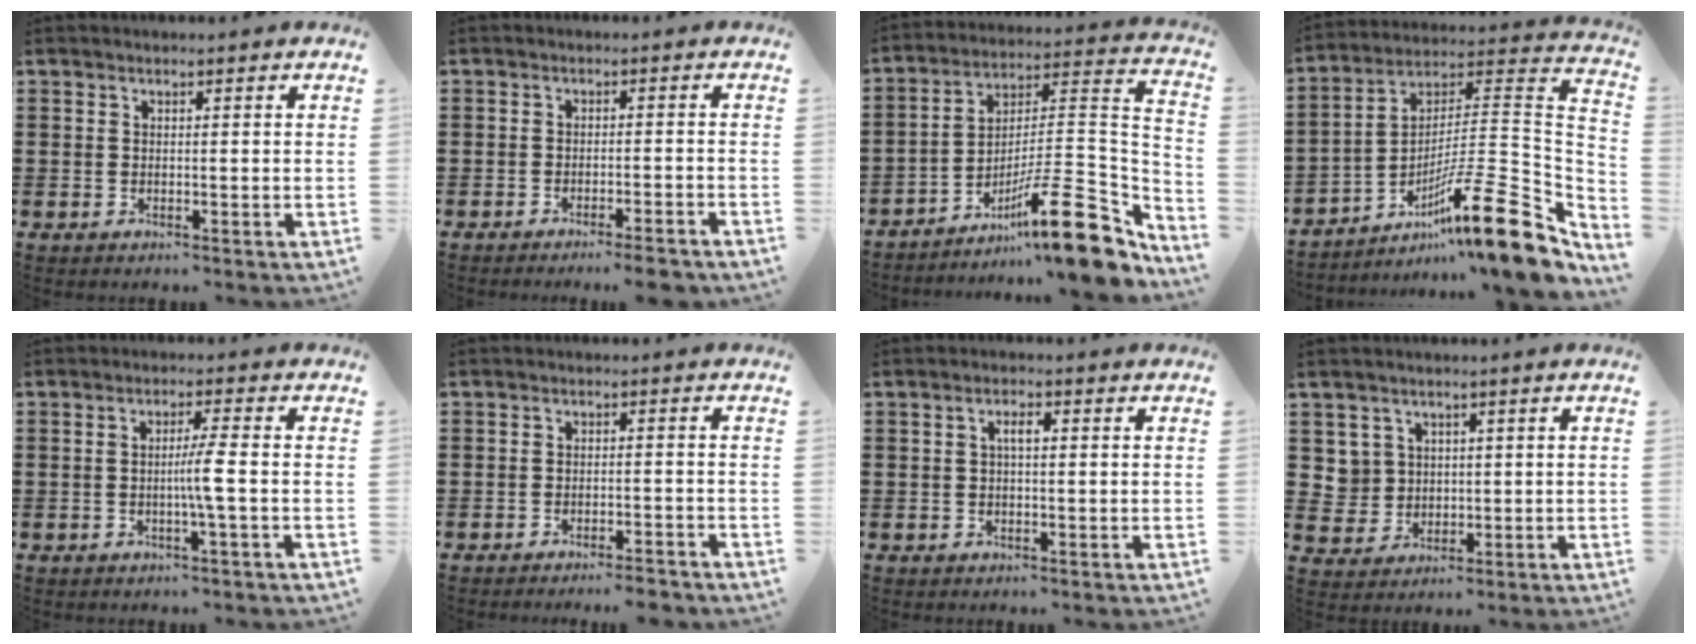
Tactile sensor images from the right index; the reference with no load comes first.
{"total": 3.0, "force": [-2.7, -0.3, 1.4], "torque": [-0.025, -0.004, -0.052]}
{"total": 16.5, "force": [-9.4, 3.6, 13.1], "torque": [-0.183, 0.015, -0.158]}
{"total": 16.7, "force": [-8.9, 2.2, 14.0], "torque": [-0.204, -0.001, -0.154]}
{"total": 4.0, "force": [-0.7, -0.5, 3.9], "torque": [-0.069, -0.006, -0.017]}
{"total": 2.6, "force": [-2.5, -0.4, 0.7], "torque": [-0.016, -0.004, -0.051]}
{"total": 2.1, "force": [0.1, 0.7, 2.0], "torque": [-0.037, 0.004, -0.001]}
{"total": 4.0, "force": [1.3, 3.8, 0.5], "torque": [-0.030, 0.013, 0.023]}